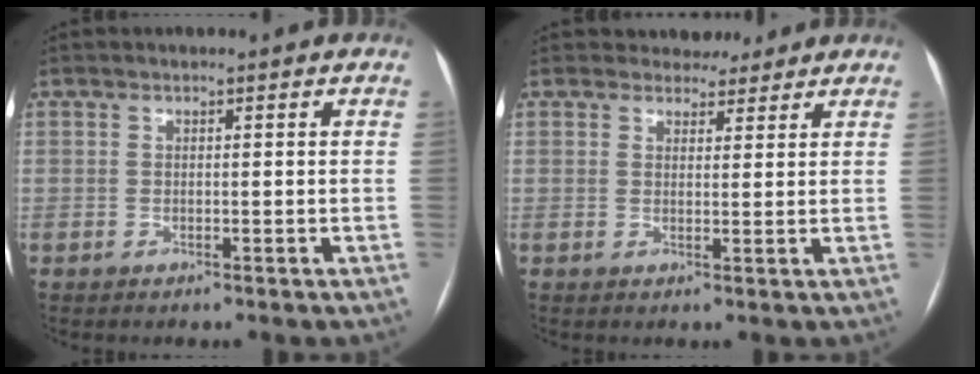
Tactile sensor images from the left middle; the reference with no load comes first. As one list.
[{"total": 3.8, "force": [3.4, 1.7, -0.1], "torque": [0.011, -0.001, 0.041]}]